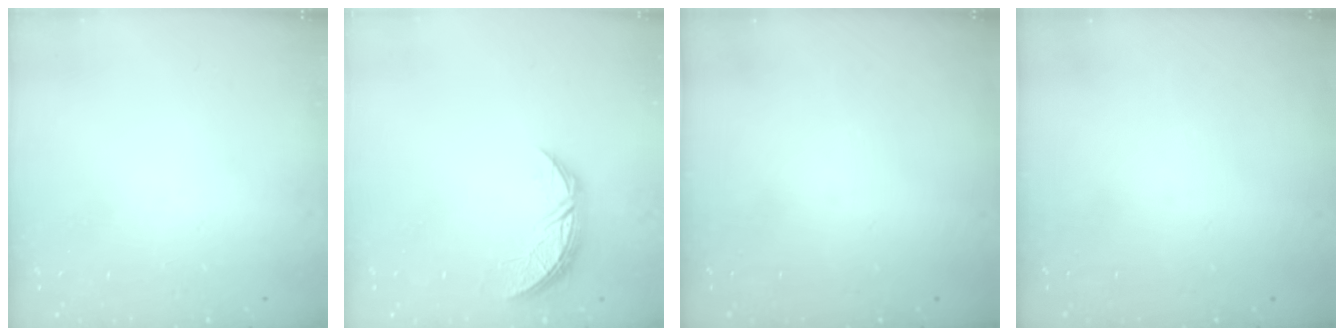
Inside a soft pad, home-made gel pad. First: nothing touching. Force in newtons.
{"total": 7.3, "press": 7.3, "slide": 0.5}
{"total": 0.0}
{"total": 0.0}